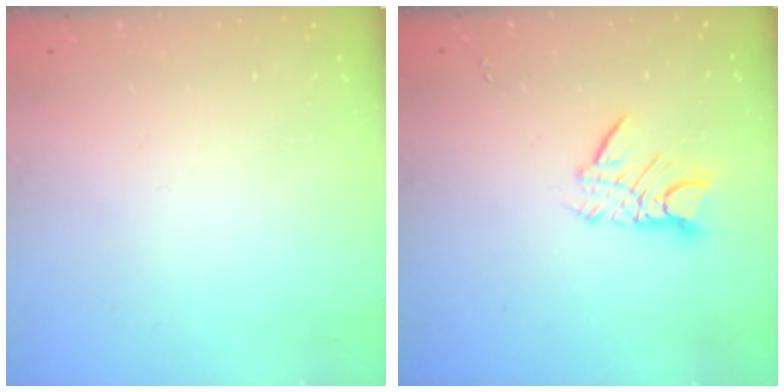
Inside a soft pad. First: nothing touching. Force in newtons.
{"total": 8.2, "press": 8.2, "slide": 0.6}